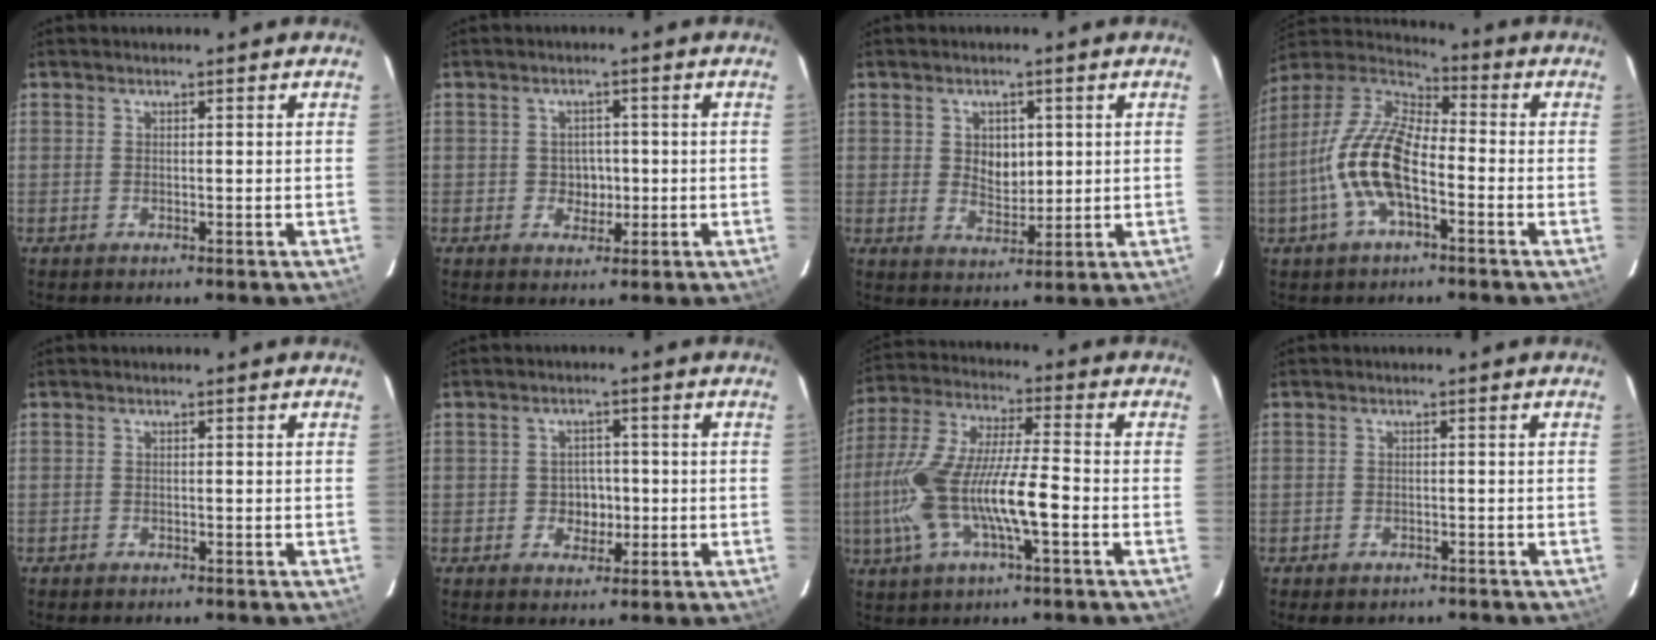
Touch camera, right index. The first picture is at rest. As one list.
[{"total": 3.3, "force": [-0.5, 3.1, 1.0], "torque": [-0.018, 0.007, 0.000]}, {"total": 5.2, "force": [1.0, 3.8, 3.3], "torque": [-0.053, 0.001, 0.022]}, {"total": 15.1, "force": [-4.6, 6.4, 12.8], "torque": [-0.262, 0.003, -0.095]}, {"total": 1.1, "force": [-1.0, 0.5, 0.2], "torque": [-0.010, 0.000, -0.016]}, {"total": 3.9, "force": [-0.8, 3.5, 1.4], "torque": [-0.026, 0.009, -0.005]}, {"total": 17.1, "force": [-5.3, 3.9, 15.7], "torque": [-0.317, -0.007, -0.098]}, {"total": 4.1, "force": [-3.1, 2.2, 1.5], "torque": [-0.036, -0.007, -0.041]}]